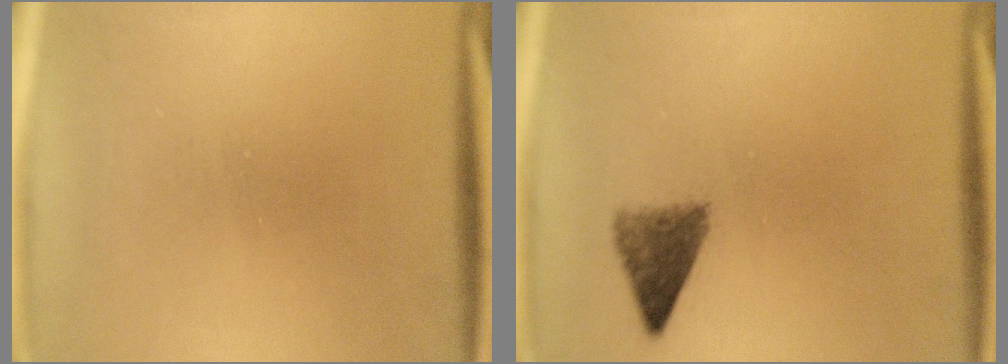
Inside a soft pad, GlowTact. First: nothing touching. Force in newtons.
{"total": 3.9}